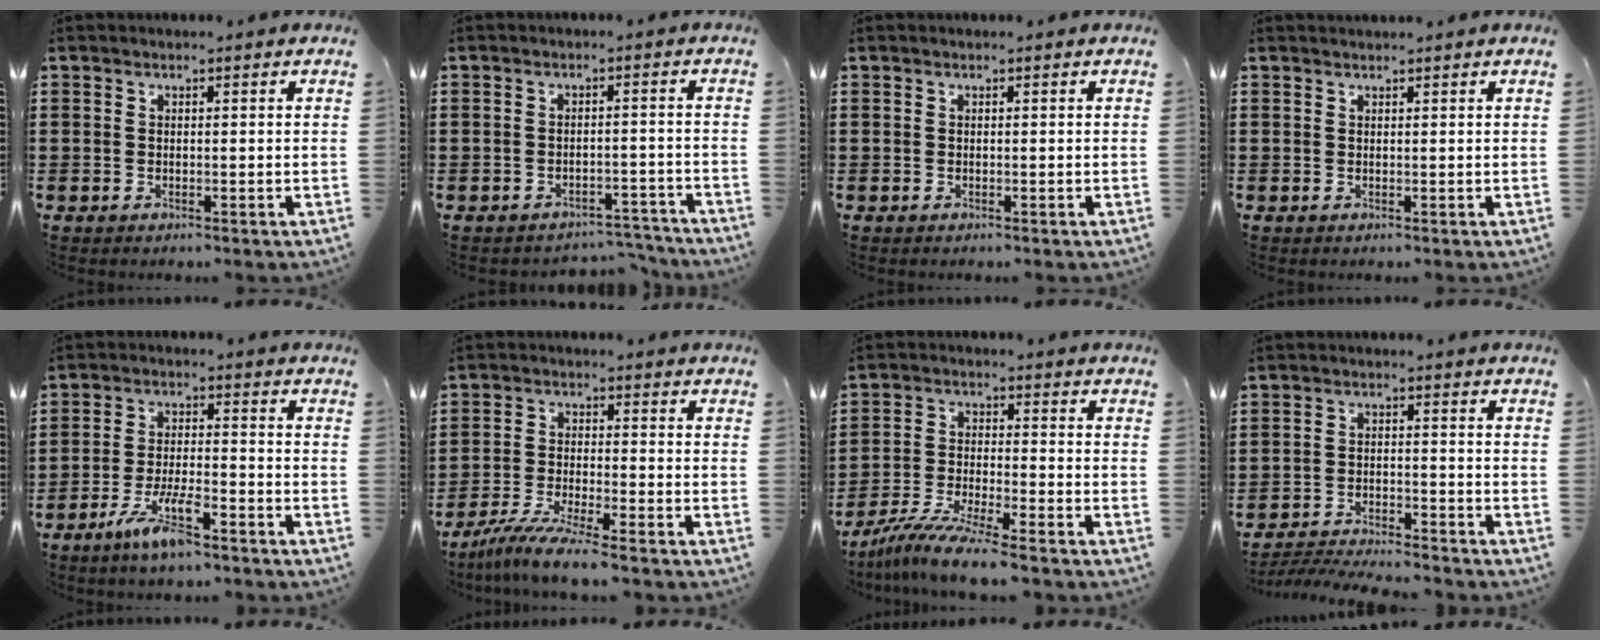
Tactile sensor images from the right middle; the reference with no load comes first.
{"total": 2.4, "force": [-2.4, 0.3, 0.2], "torque": [-0.006, 0.003, -0.051]}
{"total": 0.0}
{"total": 0.6, "force": [0.6, 0.0, 0.0], "torque": [-0.002, -0.002, 0.012]}
{"total": 7.0, "force": [-4.6, 1.5, 5.1], "torque": [-0.107, -0.003, -0.087]}
{"total": 5.8, "force": [-4.9, -0.6, 3.0], "torque": [-0.071, -0.022, -0.096]}
{"total": 7.5, "force": [-6.5, -0.4, 3.6], "torque": [-0.075, -0.011, -0.125]}
{"total": 3.8, "force": [-3.7, 0.0, 0.8], "torque": [-0.021, -0.001, -0.079]}